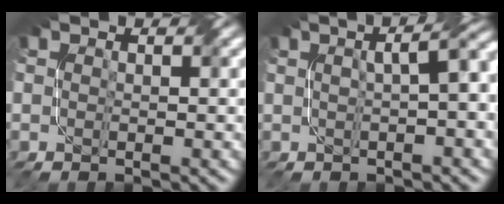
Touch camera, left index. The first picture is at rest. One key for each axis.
{"total": 5.5, "fx": 0.8, "fy": 1.7, "fz": 5.1, "tx": -0.041, "ty": 0.027, "tz": 0.015}